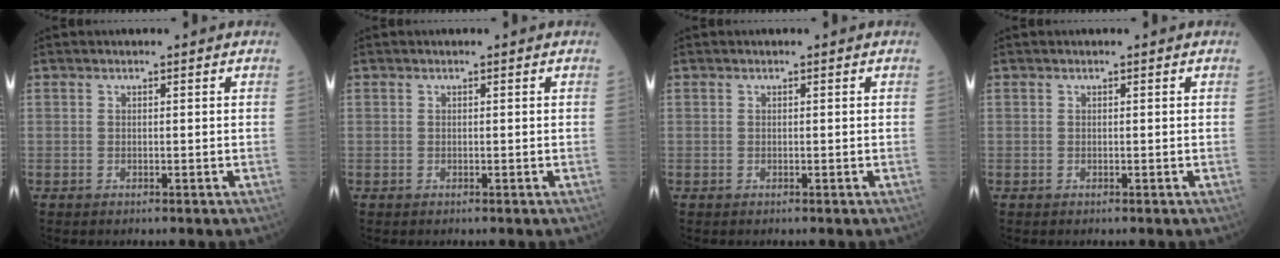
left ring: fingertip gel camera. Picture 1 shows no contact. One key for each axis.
{"total": 0.0}
{"total": 0.0}
{"total": 0.0}